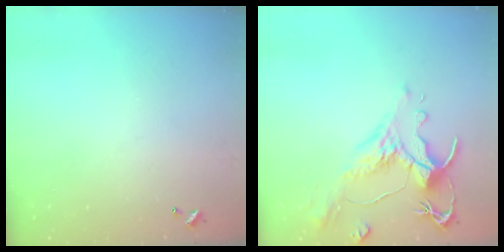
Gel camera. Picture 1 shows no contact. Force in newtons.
{"total": 1.6, "press": 0.4, "slide": 1.5}